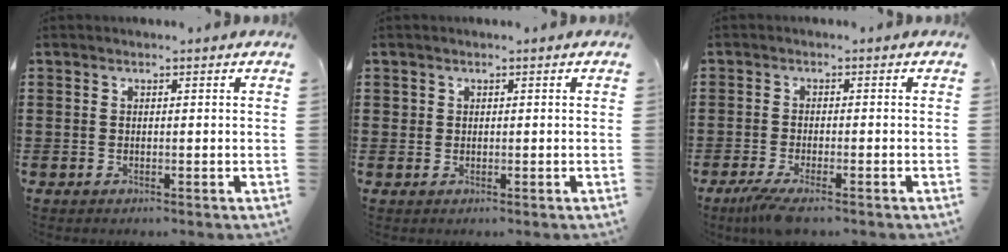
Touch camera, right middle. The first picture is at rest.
{"total": 0.9, "force": [0.4, 0.8, 0.1], "torque": [-0.004, 0.003, 0.009]}
{"total": 3.0, "force": [-2.2, 0.0, 2.0], "torque": [-0.054, -0.014, -0.045]}